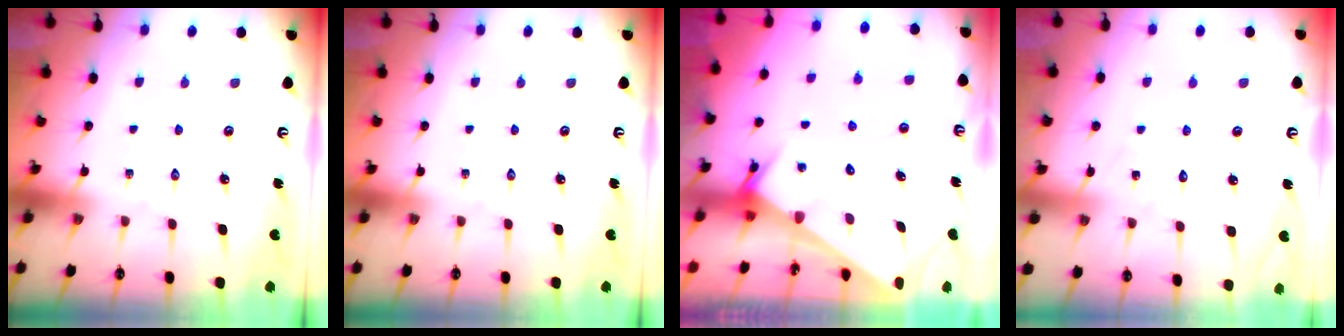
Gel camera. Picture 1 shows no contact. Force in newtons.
{"total": 0.0}
{"total": 2.4, "press": 2.4, "slide": 0.2}
{"total": 4.4, "press": 4.4, "slide": 0.5}